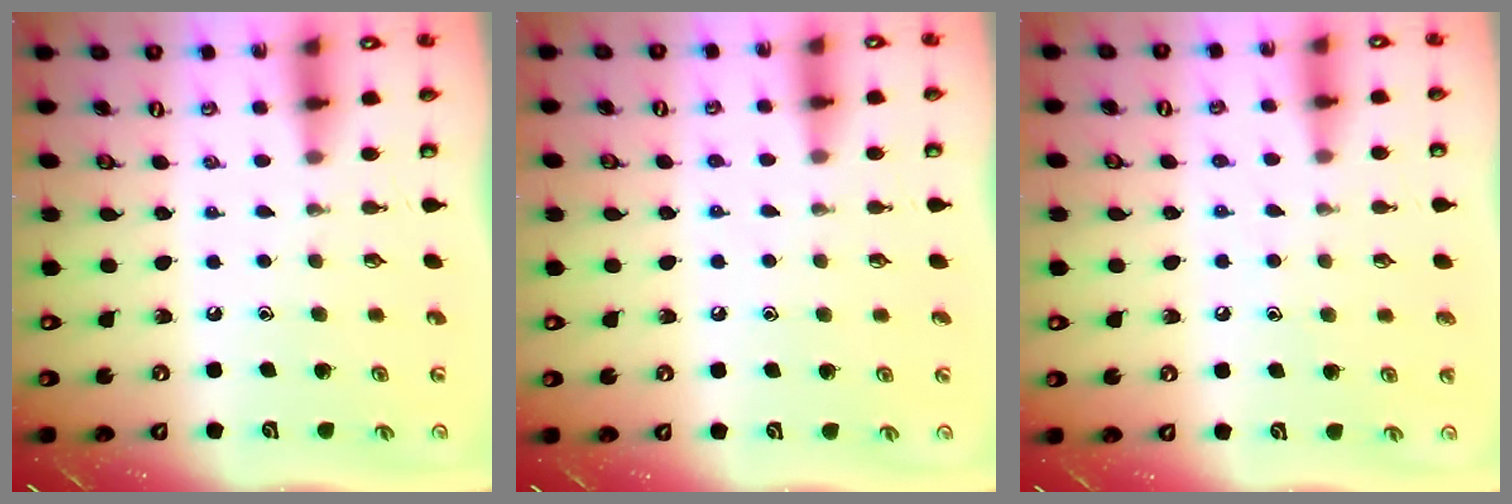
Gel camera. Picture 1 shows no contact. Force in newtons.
{"total": 5.2, "press": 5.1, "slide": 0.9}
{"total": 5.8, "press": 5.8, "slide": 0.6}